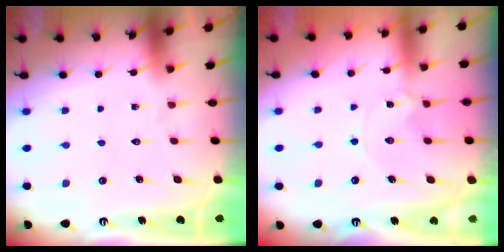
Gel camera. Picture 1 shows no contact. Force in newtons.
{"total": 1.1, "press": 1.0, "slide": 0.1}